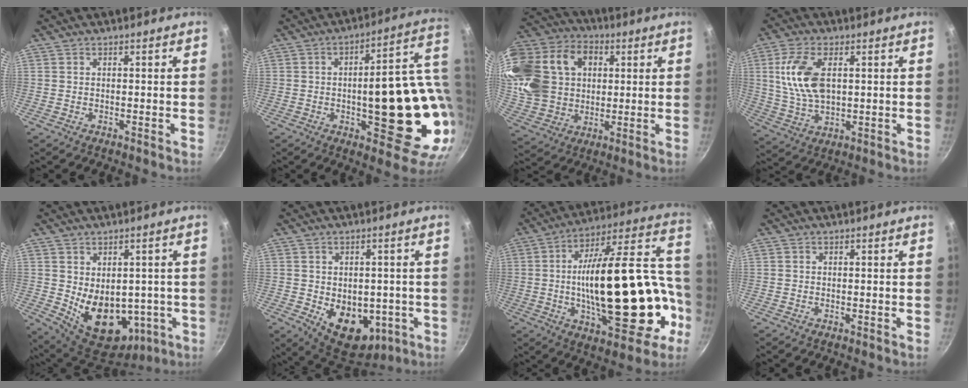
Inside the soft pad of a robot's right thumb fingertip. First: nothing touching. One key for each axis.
{"total": 21.5, "fx": 0.3, "fy": 8.0, "fz": 20.0, "tx": -0.238, "ty": -0.001, "tz": 0.008}
{"total": 26.7, "fx": 5.5, "fy": 20.5, "fz": 16.2, "tx": -0.333, "ty": 0.026, "tz": 0.107}
{"total": 11.9, "fx": 2.4, "fy": 6.6, "fz": 9.6, "tx": -0.182, "ty": -0.006, "tz": 0.048}
{"total": 15.3, "fx": -1.5, "fy": 10.8, "fz": 10.8, "tx": -0.132, "ty": -0.020, "tz": 0.013}
{"total": 12.9, "fx": -2.9, "fy": 8.9, "fz": 8.9, "tx": -0.084, "ty": -0.013, "tz": -0.018}
{"total": 32.3, "fx": -4.7, "fy": 14.4, "fz": 28.6, "tx": -0.421, "ty": 0.042, "tz": -0.053}
{"total": 0.0}